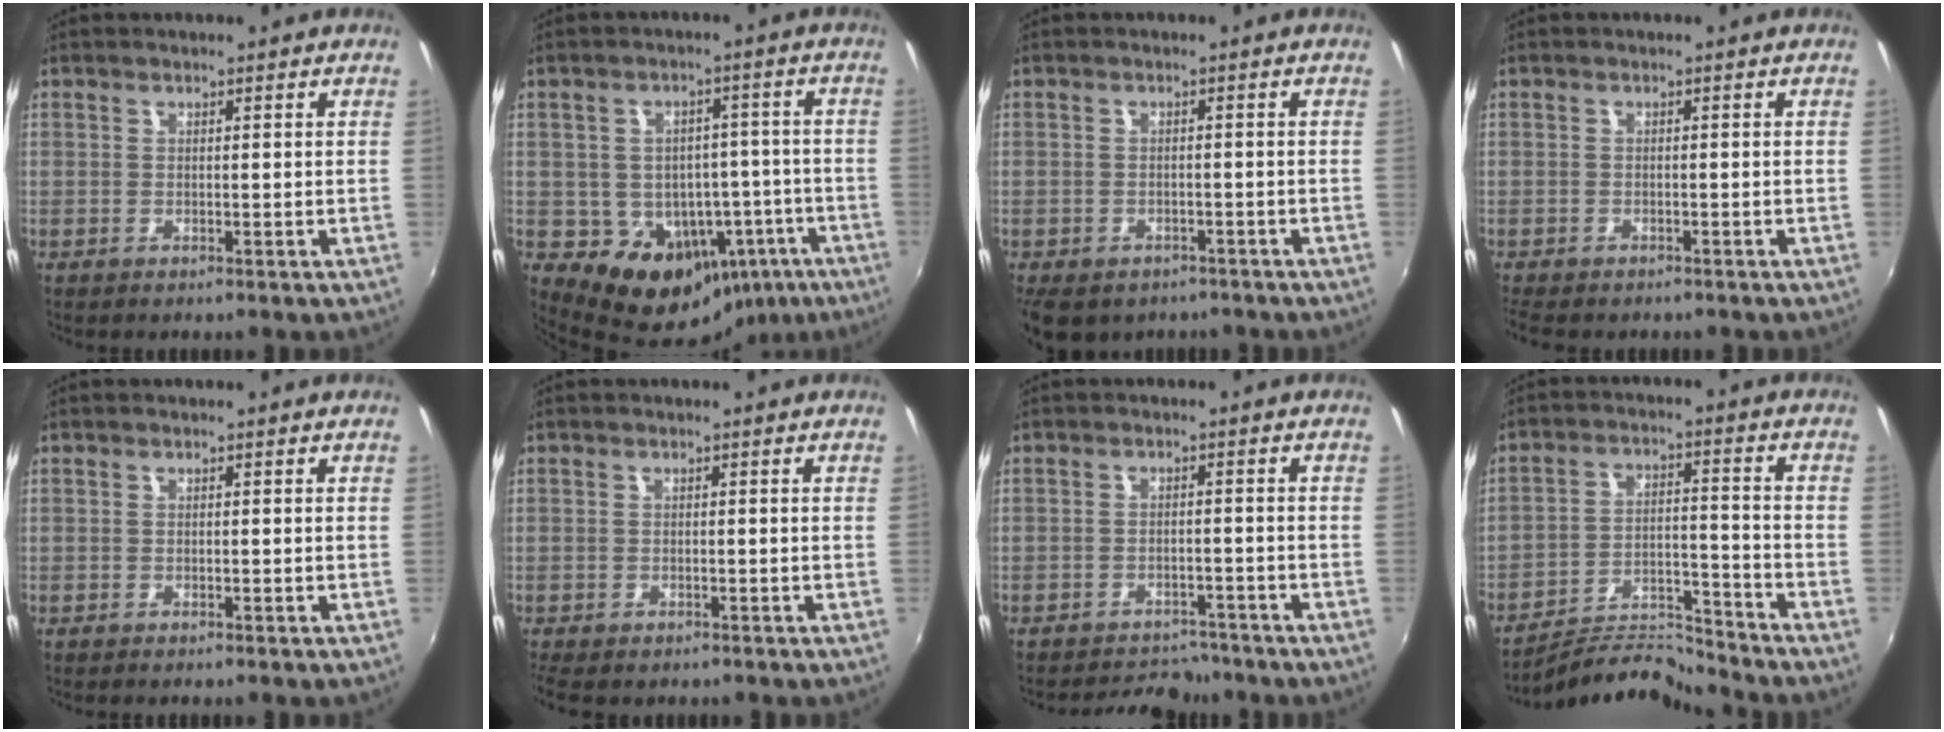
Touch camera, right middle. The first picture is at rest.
{"total": 16.3, "force": [-6.4, 13.5, 6.5], "torque": [-0.134, 0.029, -0.050]}
{"total": 8.3, "force": [-5.5, 4.9, 3.8], "torque": [-0.089, -0.024, -0.072]}
{"total": 4.4, "force": [-3.7, 1.4, 1.8], "torque": [-0.047, -0.023, -0.059]}
{"total": 0.8, "force": [-0.7, 0.2, 0.3], "torque": [-0.006, -0.004, -0.013]}
{"total": 4.3, "force": [-3.4, 1.6, 2.0], "torque": [-0.050, -0.023, -0.052]}
{"total": 9.0, "force": [-8.3, 2.9, 1.9], "torque": [-0.053, 0.007, -0.113]}
{"total": 11.1, "force": [-11.0, -0.2, 1.5], "torque": [-0.041, 0.006, -0.191]}